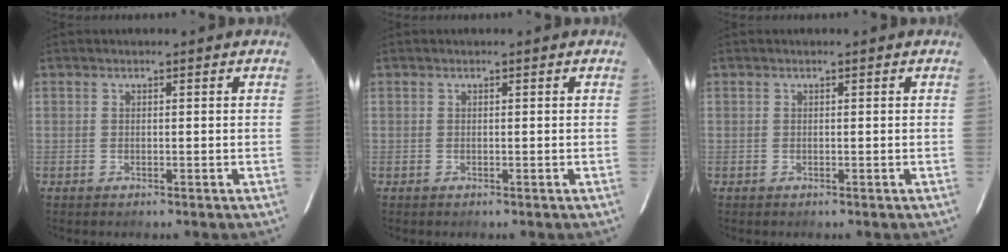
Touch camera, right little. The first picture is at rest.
{"total": 0.0}
{"total": 0.0}